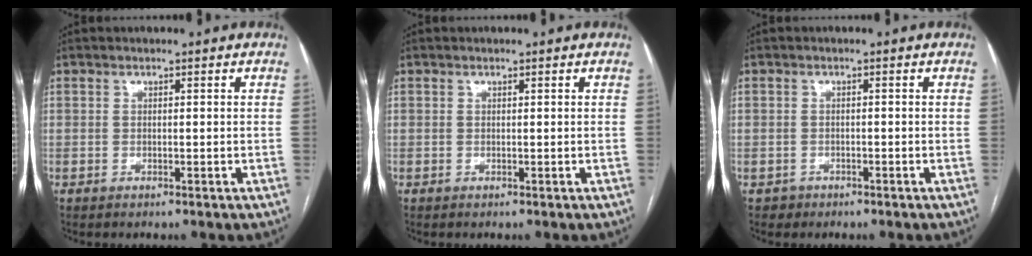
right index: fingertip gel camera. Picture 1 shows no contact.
{"total": 0.0}
{"total": 1.6, "force": [-1.0, 1.3, -0.2], "torque": [0.000, 0.007, -0.017]}